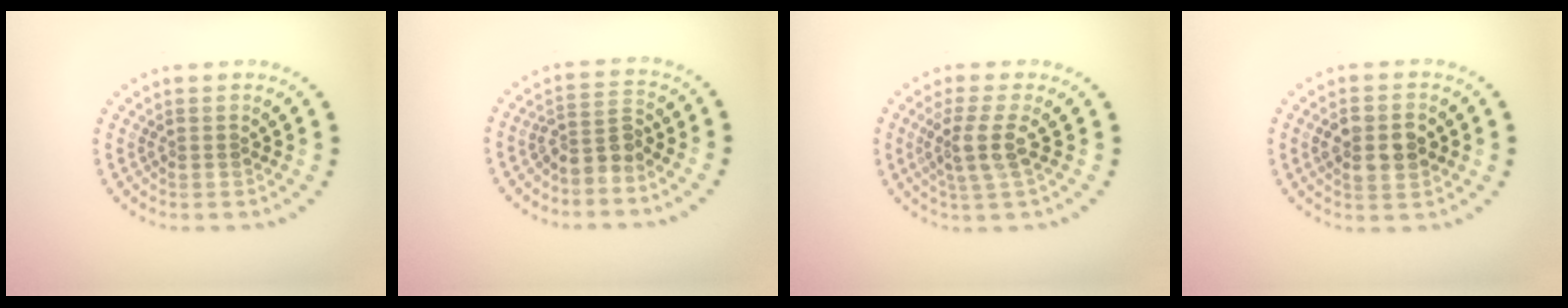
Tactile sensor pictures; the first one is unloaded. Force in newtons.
{"total": 2.6, "press": 1.9, "slide": 1.7}
{"total": 2.9, "press": 2.4, "slide": 1.7}
{"total": 3.7, "press": 3.7, "slide": 0.1}